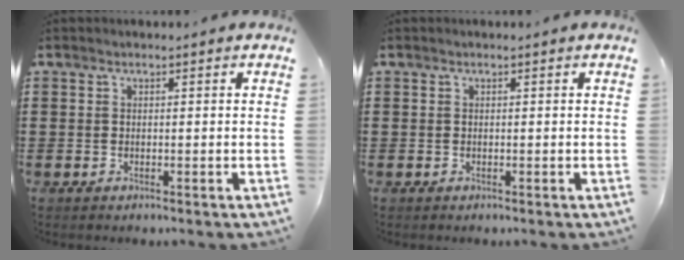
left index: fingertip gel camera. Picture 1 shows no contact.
{"total": 0.0}